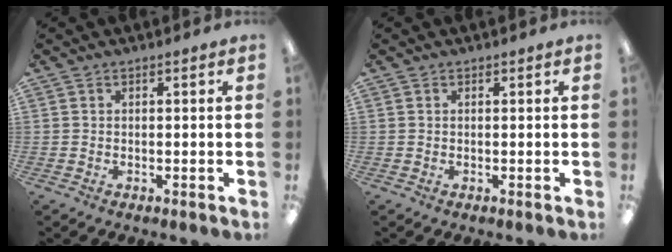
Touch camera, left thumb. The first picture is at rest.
{"total": 0.0}